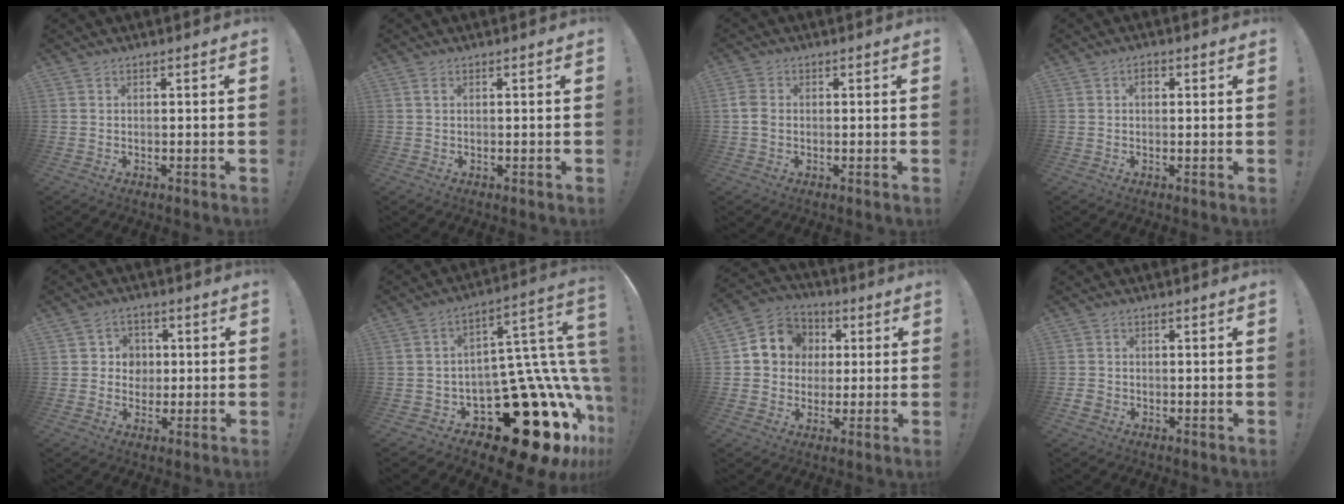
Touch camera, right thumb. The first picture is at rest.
{"total": 0.9, "force": [0.3, 0.2, 0.8], "torque": [-0.019, 0.002, 0.004]}
{"total": 4.1, "force": [-0.3, 3.3, 2.5], "torque": [-0.051, 0.003, -0.007]}
{"total": 1.8, "force": [0.4, 1.2, 1.3], "torque": [-0.016, 0.003, 0.004]}
{"total": 5.8, "force": [0.0, 5.7, 0.8], "torque": [-0.010, -0.001, 0.003]}
{"total": 29.8, "force": [-12.0, 15.5, 22.5], "torque": [-0.237, 0.034, -0.140]}
{"total": 10.9, "force": [2.1, 10.0, 3.9], "torque": [-0.047, 0.000, 0.045]}
{"total": 2.0, "force": [-0.8, 1.6, 0.8], "torque": [-0.011, 0.001, -0.013]}